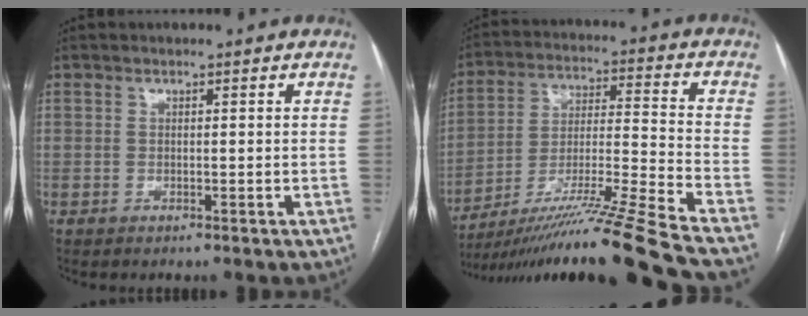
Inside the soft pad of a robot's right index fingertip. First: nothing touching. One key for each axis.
{"total": 21.5, "fx": -17.7, "fy": -3.0, "fz": 11.9, "tx": -0.184, "ty": -0.024, "tz": -0.304}